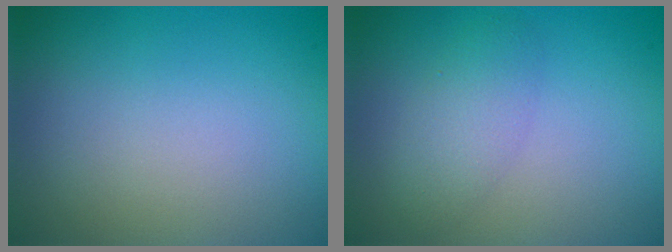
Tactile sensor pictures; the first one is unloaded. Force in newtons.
{"total": 2.4, "press": 2.4, "slide": 0.0}